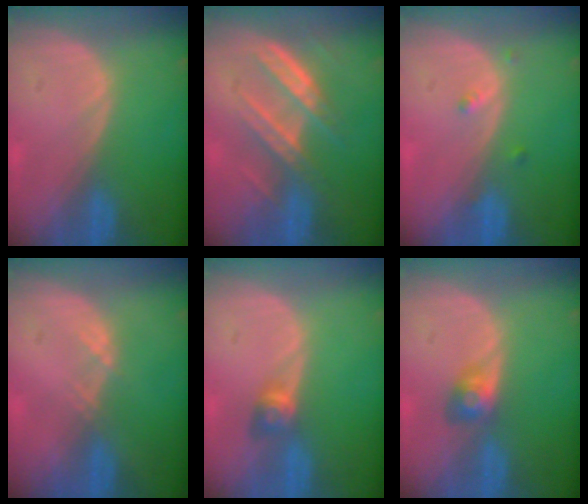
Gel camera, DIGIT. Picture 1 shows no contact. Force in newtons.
{"total": 6.6, "press": 6.4, "slide": 1.7}
{"total": 1.6, "press": 1.3, "slide": 0.8}
{"total": 1.3, "press": 1.1, "slide": 0.7}
{"total": 2.9, "press": 2.5, "slide": 1.5}
{"total": 2.9, "press": 2.7, "slide": 1.2}